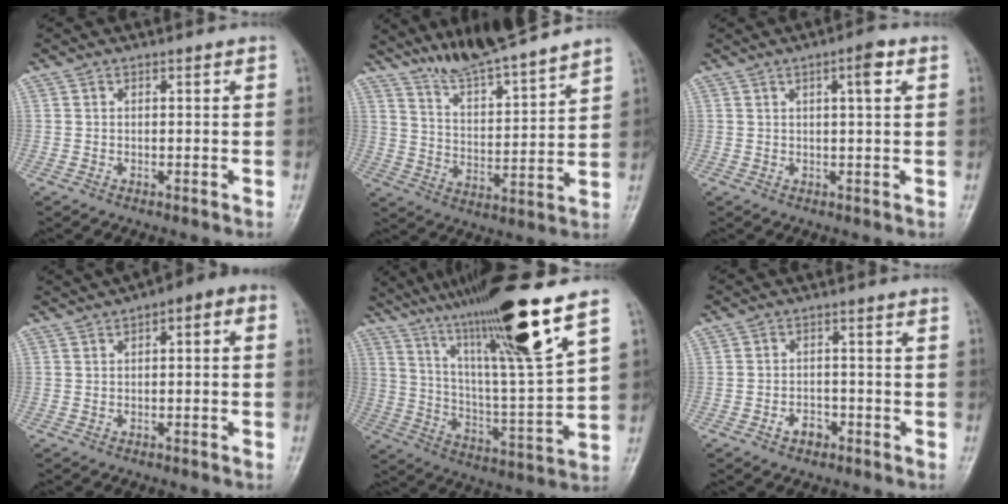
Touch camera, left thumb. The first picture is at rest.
{"total": 13.7, "force": [12.2, 1.0, 6.2], "torque": [-0.089, -0.069, 0.218]}
{"total": 4.0, "force": [1.5, 0.8, 3.6], "torque": [-0.052, 0.001, 0.022]}
{"total": 6.4, "force": [1.3, 3.1, 5.4], "torque": [-0.058, 0.033, 0.006]}
{"total": 22.1, "force": [13.9, 1.6, 17.1], "torque": [-0.279, -0.054, 0.243]}
{"total": 3.2, "force": [-1.8, 2.2, 1.5], "torque": [-0.013, 0.017, -0.028]}